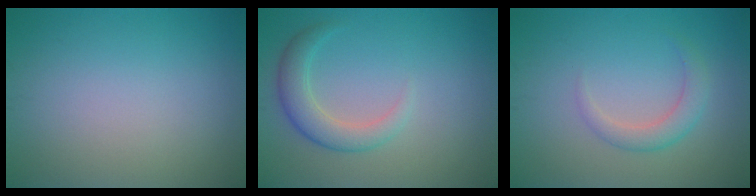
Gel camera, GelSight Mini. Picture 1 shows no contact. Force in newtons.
{"total": 3.2, "press": 3.2, "slide": 0.2}
{"total": 2.2, "press": 2.2, "slide": 0.2}